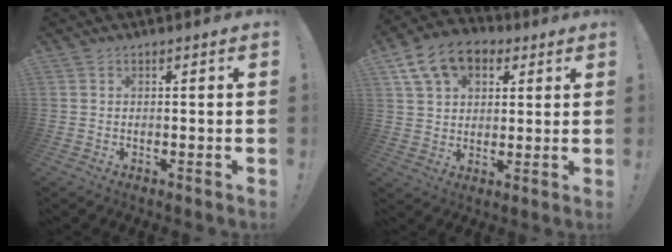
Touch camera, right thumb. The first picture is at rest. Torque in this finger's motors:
{"motor_torque": [1.13, 1.52, 0.48, -0.18, 0.15]}